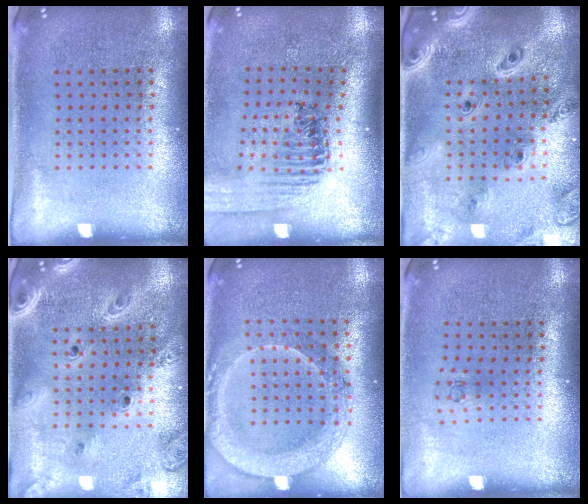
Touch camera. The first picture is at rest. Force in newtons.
{"total": 1.5, "press": 1.4, "slide": 0.3}
{"total": 2.5, "press": 2.2, "slide": 1.1}
{"total": 2.8, "press": 2.4, "slide": 1.4}
{"total": 2.0, "press": 1.9, "slide": 0.8}
{"total": 0.6, "press": 0.2, "slide": 0.5}